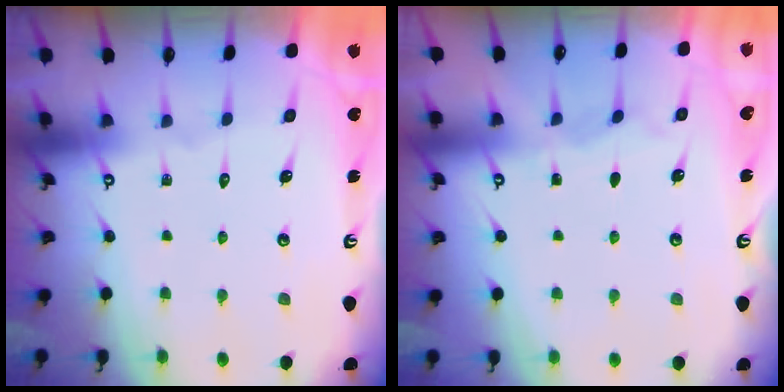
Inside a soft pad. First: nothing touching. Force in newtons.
{"total": 3.6, "press": 3.6, "slide": 0.5}